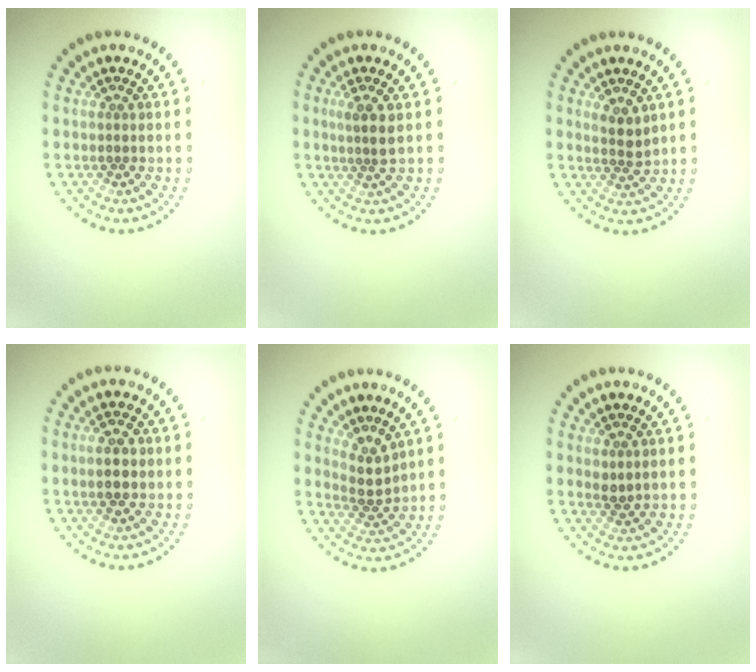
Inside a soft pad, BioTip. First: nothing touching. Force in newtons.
{"total": 2.0, "press": 1.6, "slide": 1.1}
{"total": 1.8, "press": 1.5, "slide": 1.0}
{"total": 2.7, "press": 2.7, "slide": 0.2}
{"total": 2.3, "press": 1.8, "slide": 1.3}
{"total": 1.0, "press": 0.9, "slide": 0.4}